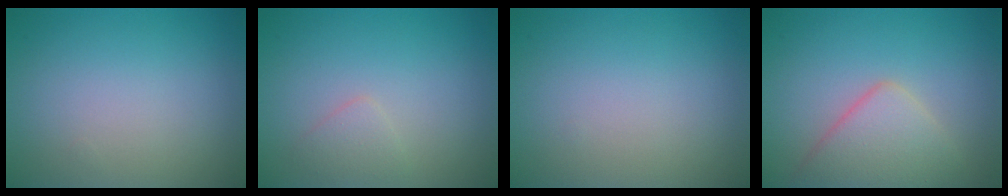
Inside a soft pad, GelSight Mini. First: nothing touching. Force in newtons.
{"total": 1.2, "press": 1.2, "slide": 0.0}
{"total": 0.0}
{"total": 4.4, "press": 4.4, "slide": 0.2}